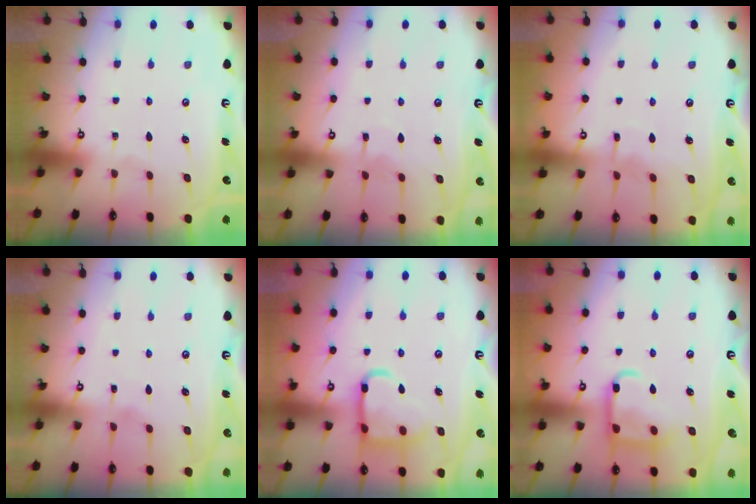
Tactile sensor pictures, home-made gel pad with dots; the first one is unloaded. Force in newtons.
{"total": 6.5, "press": 6.5, "slide": 0.6}
{"total": 4.8, "press": 4.8, "slide": 0.5}
{"total": 1.8, "press": 1.8, "slide": 0.3}
{"total": 14.2, "press": 14.1, "slide": 1.4}
{"total": 12.3, "press": 12.2, "slide": 1.3}